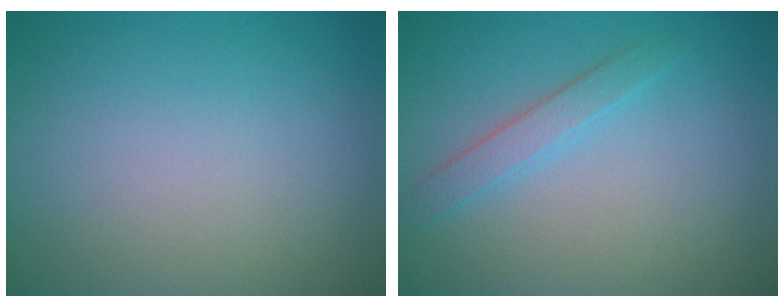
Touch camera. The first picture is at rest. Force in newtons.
{"total": 1.8, "press": 1.8, "slide": 0.0}